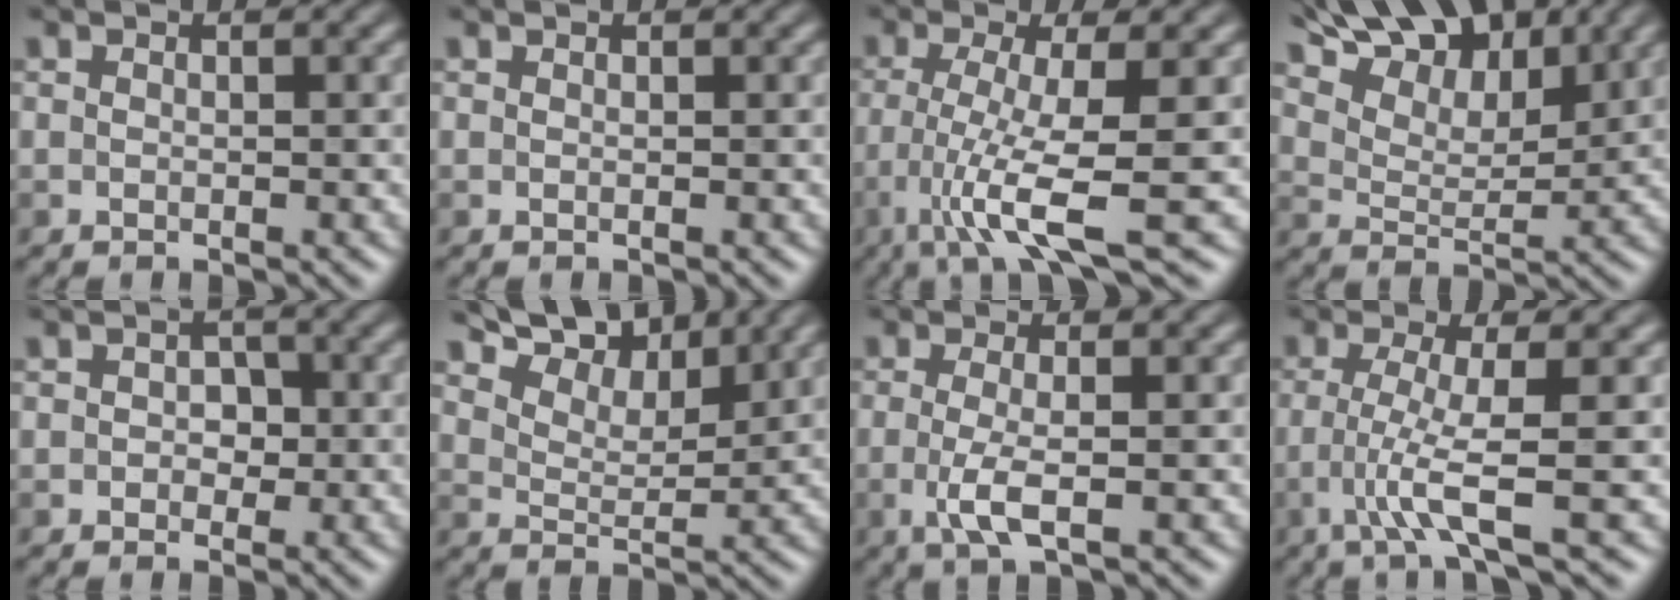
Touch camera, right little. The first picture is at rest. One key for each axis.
{"total": 0.0}
{"total": 6.9, "fx": -2.6, "fy": 0.7, "fz": 6.4, "tx": -0.127, "ty": -0.004, "tz": -0.047}
{"total": 13.3, "fx": 9.9, "fy": 5.5, "fz": 7.0, "tx": -0.127, "ty": 0.009, "tz": 0.162}
{"total": 2.4, "fx": 0.3, "fy": 2.2, "fz": 1.0, "tx": 0.011, "ty": 0.009, "tz": -0.013}
{"total": 7.5, "fx": 6.1, "fy": 2.7, "fz": 3.4, "tx": -0.054, "ty": -0.004, "tz": 0.104}
{"total": 2.8, "fx": -0.8, "fy": 0.6, "fz": 2.6, "tx": -0.065, "ty": -0.003, "tz": -0.016}
{"total": 4.0, "fx": -1.5, "fy": -0.2, "fz": 3.6, "tx": -0.080, "ty": 0.001, "tz": -0.031}